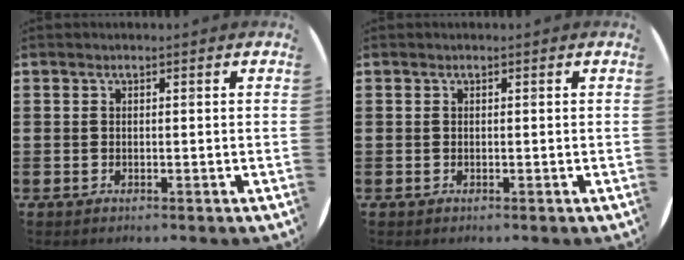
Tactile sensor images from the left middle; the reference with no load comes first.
{"total": 0.0}